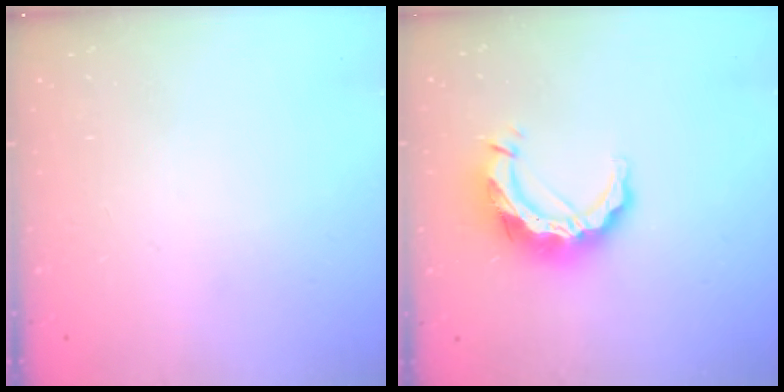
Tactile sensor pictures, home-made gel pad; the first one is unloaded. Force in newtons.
{"total": 12.2, "press": 12.1, "slide": 1.0}